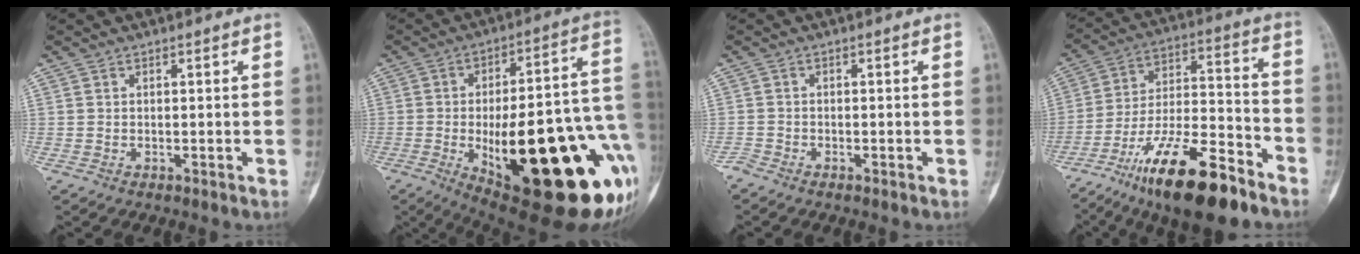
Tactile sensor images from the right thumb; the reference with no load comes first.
{"total": 37.1, "force": [-9.5, 13.2, 33.3], "torque": [-0.372, 0.020, -0.117]}
{"total": 1.4, "force": [-1.3, 0.4, 0.3], "torque": [-0.007, 0.002, -0.028]}
{"total": 21.4, "force": [-13.9, 6.3, 15.0], "torque": [-0.256, 0.077, -0.238]}